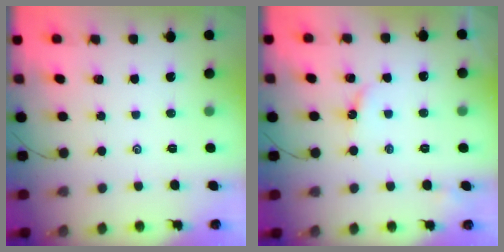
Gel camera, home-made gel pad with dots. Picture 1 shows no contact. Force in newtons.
{"total": 3.8, "press": 3.8, "slide": 0.5}